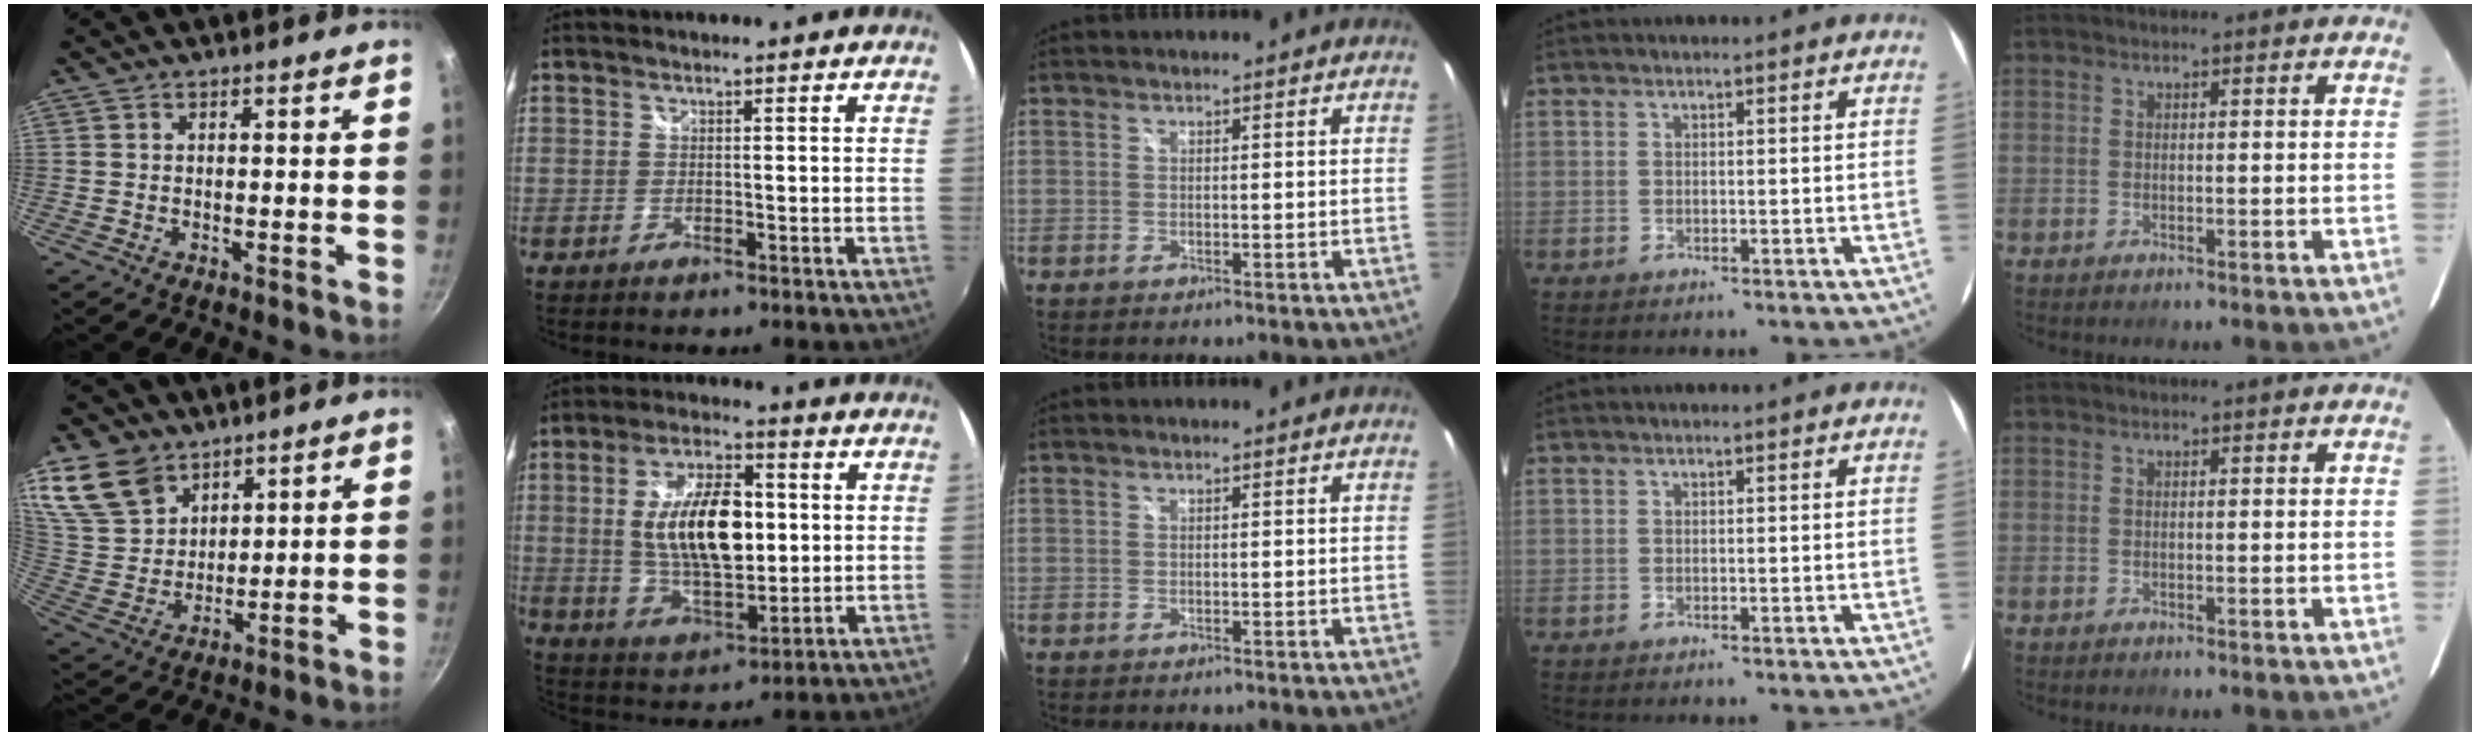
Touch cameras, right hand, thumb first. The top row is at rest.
{"thumb": {"total": 14.6, "force": [9.1, 9.8, 5.9], "torque": [-0.101, -0.037, 0.189]}, "index": {"total": 15.6, "force": [1.4, 7.2, 13.8], "torque": [-0.246, 0.003, 0.032]}}